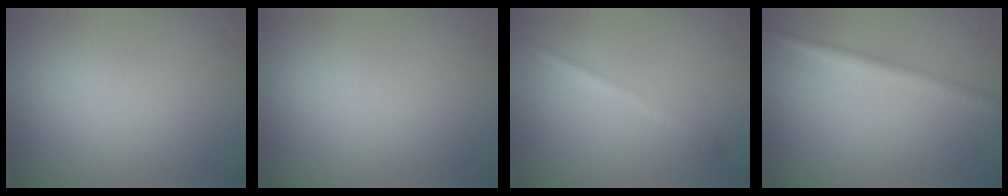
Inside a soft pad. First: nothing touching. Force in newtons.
{"total": 0.0}
{"total": 1.7, "press": 1.7, "slide": 0.1}
{"total": 2.7, "press": 2.7, "slide": 0.2}